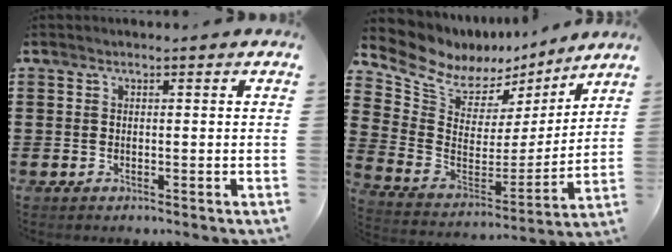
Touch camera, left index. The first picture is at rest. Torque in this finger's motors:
{"motor_torque": [2.14, 0.00, 0.20, 0.05]}